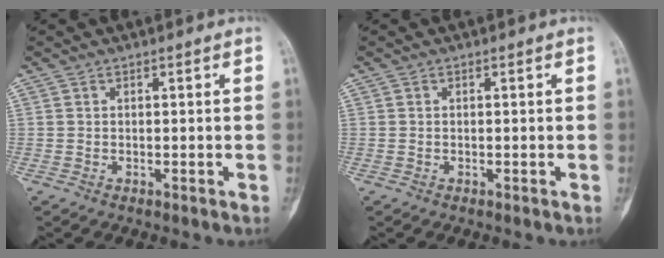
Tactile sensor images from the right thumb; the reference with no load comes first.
{"total": 0.0}